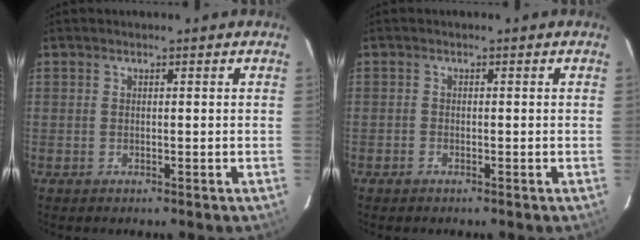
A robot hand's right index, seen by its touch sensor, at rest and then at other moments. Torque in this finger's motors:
{"motor_torque": [0.21, -0.11, 0.03, 0.00]}